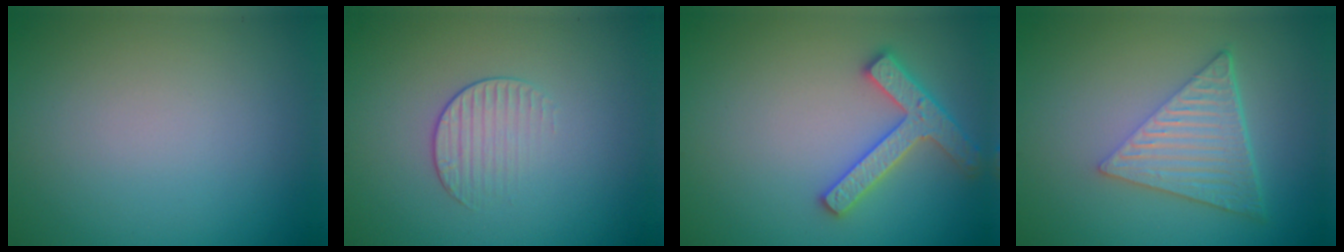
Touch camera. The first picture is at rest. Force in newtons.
{"total": 1.7, "press": 1.0, "slide": 1.4}
{"total": 3.5, "press": 3.4, "slide": 0.8}
{"total": 6.4, "press": 4.4, "slide": 4.6}